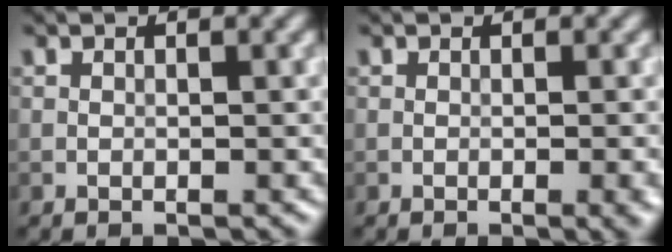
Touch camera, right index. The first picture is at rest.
{"total": 1.7, "force": [-0.4, 0.4, 1.6], "torque": [-0.017, -0.001, -0.006]}